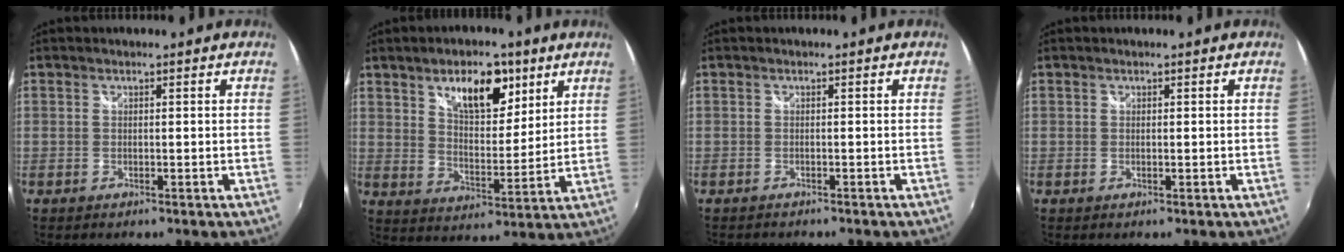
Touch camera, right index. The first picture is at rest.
{"total": 11.5, "force": [6.4, 5.3, 7.9], "torque": [-0.114, 0.003, 0.106]}
{"total": 1.8, "force": [-1.7, 0.5, 0.3], "torque": [-0.015, -0.010, -0.029]}
{"total": 0.0}